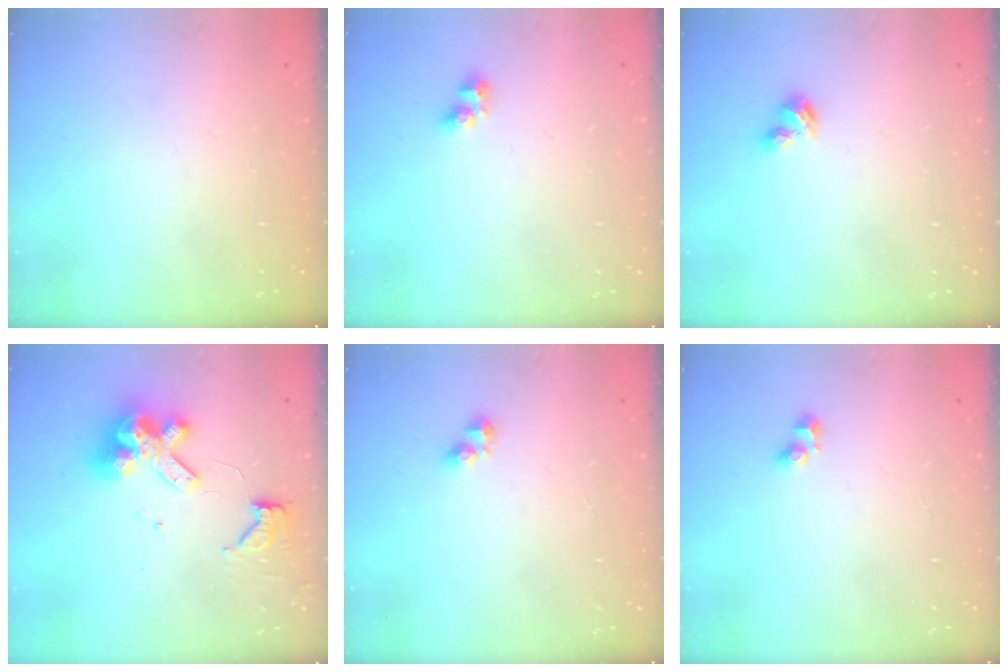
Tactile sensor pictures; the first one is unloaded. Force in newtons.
{"total": 5.0, "press": 5.0, "slide": 0.4}
{"total": 2.9, "press": 2.8, "slide": 0.5}
{"total": 12.3, "press": 12.2, "slide": 1.4}
{"total": 3.5, "press": 3.5, "slide": 0.4}
{"total": 4.6, "press": 4.3, "slide": 1.8}